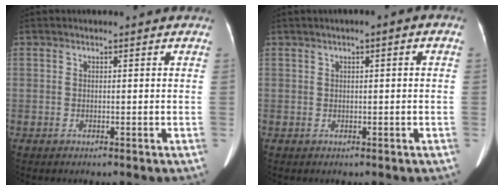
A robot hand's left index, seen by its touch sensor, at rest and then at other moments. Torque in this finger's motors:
{"motor_torque": [0.12, -0.07, 0.03, 0.00]}